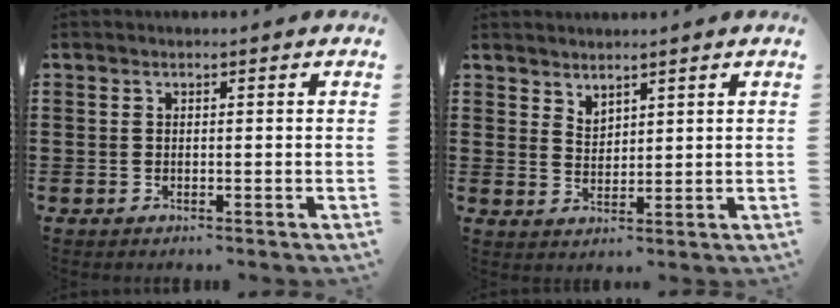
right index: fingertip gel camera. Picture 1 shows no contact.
{"total": 2.2, "force": [2.1, 0.4, -0.4], "torque": [0.002, -0.002, 0.042]}